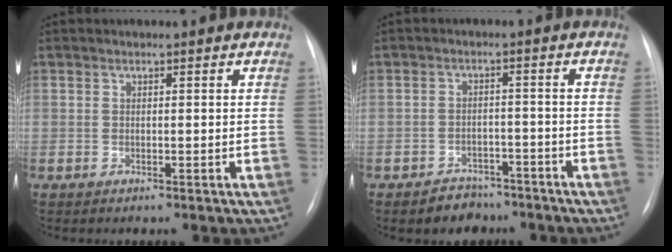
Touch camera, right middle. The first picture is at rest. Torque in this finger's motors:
{"motor_torque": [0.53, -0.65, 0.27, 0.04]}